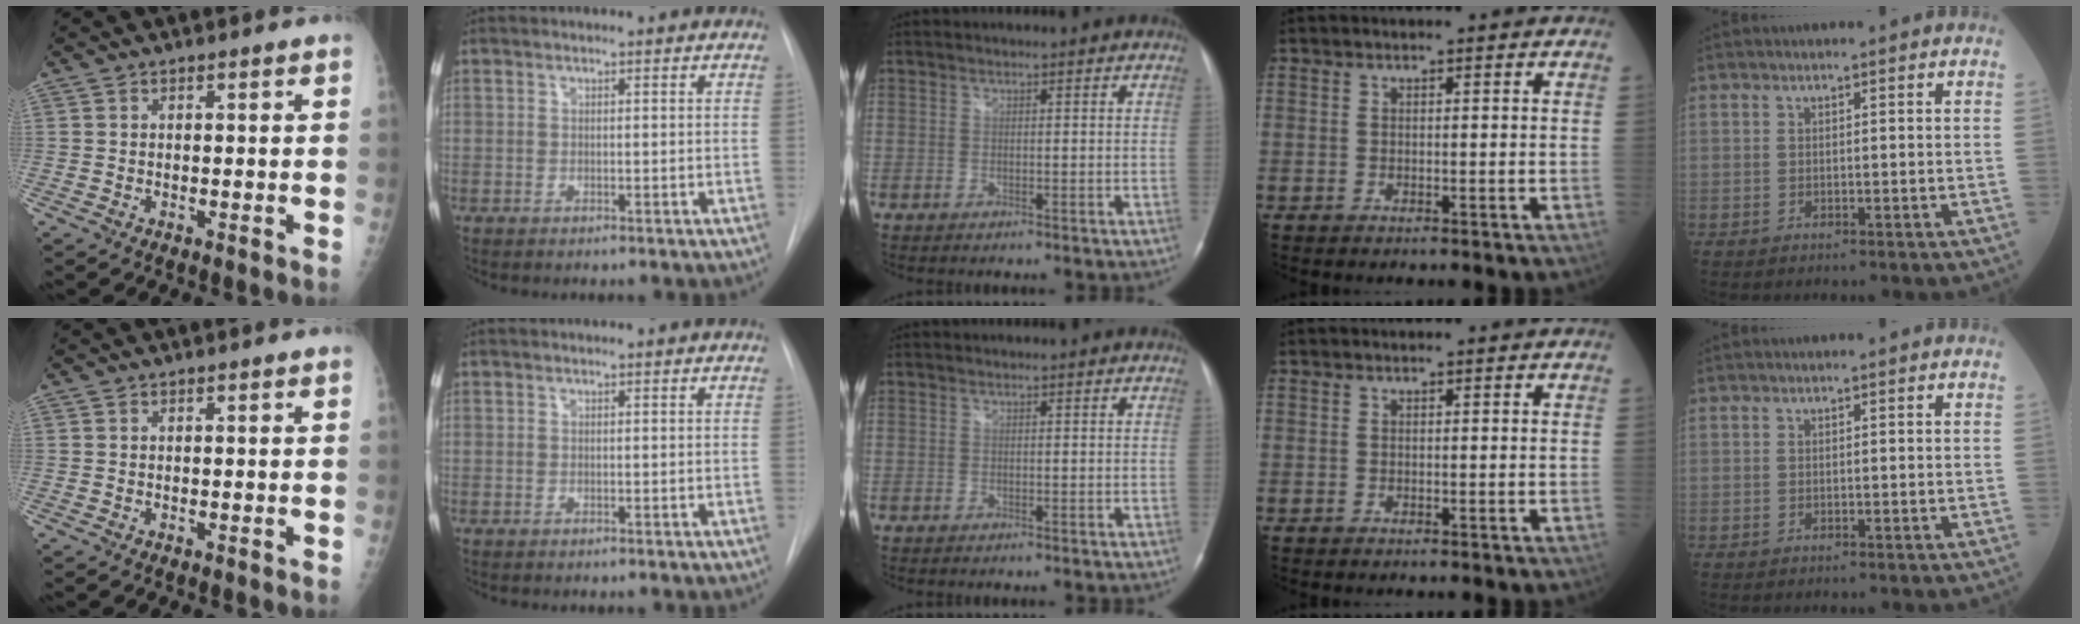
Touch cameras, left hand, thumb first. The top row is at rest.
{}